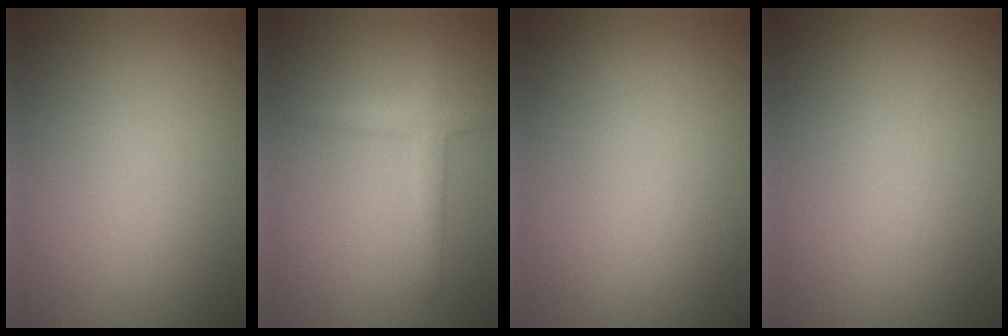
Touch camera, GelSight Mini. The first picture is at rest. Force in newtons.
{"total": 2.2, "press": 2.2, "slide": 0.1}
{"total": 0.0}
{"total": 0.0}